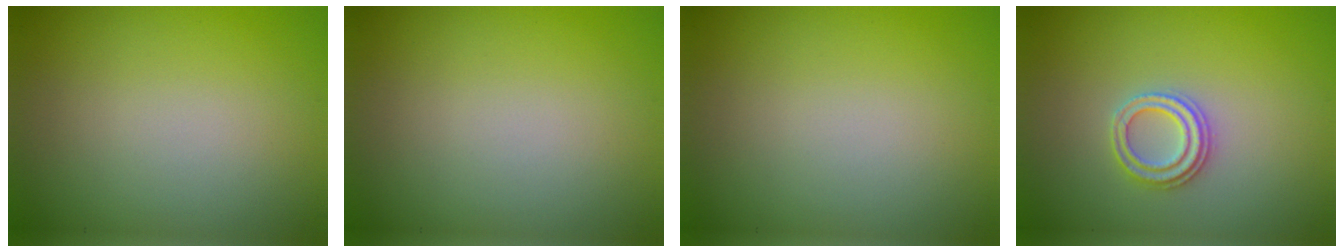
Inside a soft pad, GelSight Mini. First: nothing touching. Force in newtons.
{"total": 0.0}
{"total": 0.0}
{"total": 2.3, "press": 2.3, "slide": 0.4}